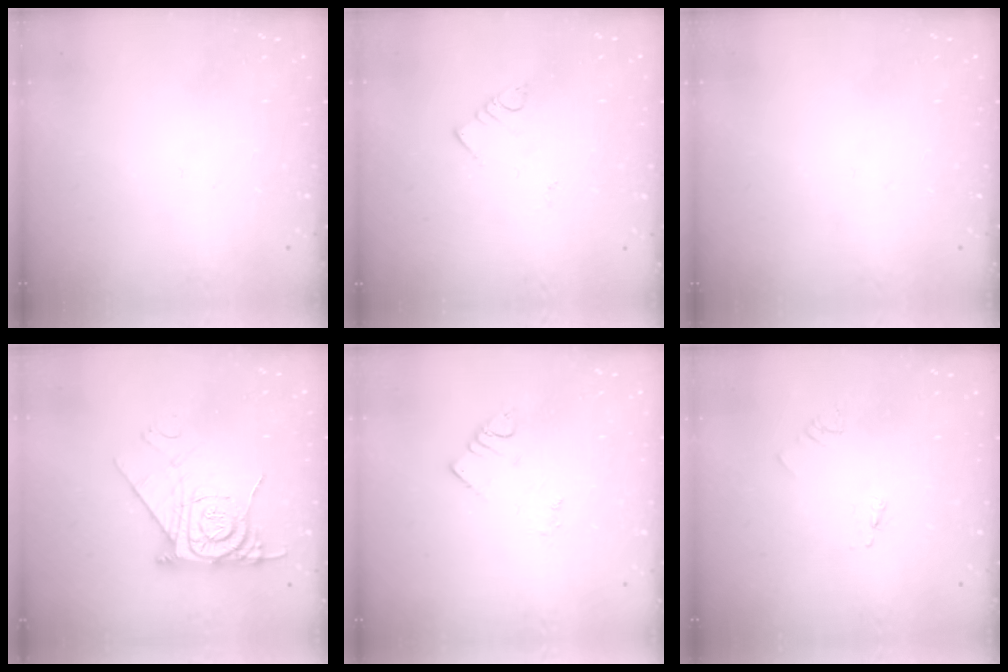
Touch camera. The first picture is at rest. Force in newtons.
{"total": 2.7, "press": 2.7, "slide": 0.6}
{"total": 0.0}
{"total": 12.8, "press": 12.7, "slide": 1.2}
{"total": 2.9, "press": 2.9, "slide": 0.3}
{"total": 2.1, "press": 2.1, "slide": 0.1}